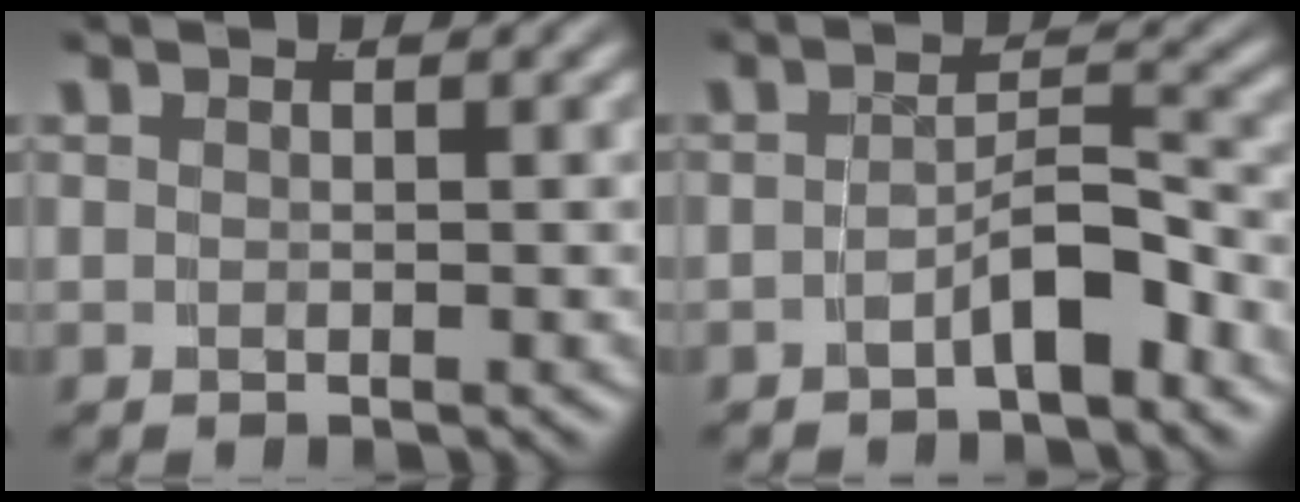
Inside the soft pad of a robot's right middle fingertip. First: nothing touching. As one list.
[{"total": 3.3, "force": [-2.5, 0.6, 2.1], "torque": [-0.025, -0.004, -0.039]}]